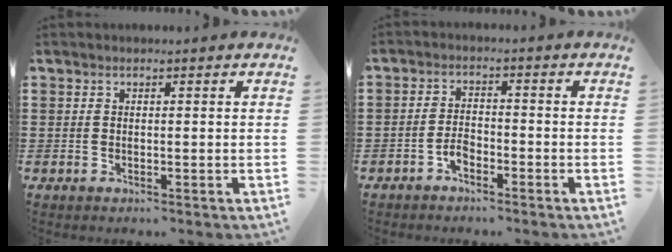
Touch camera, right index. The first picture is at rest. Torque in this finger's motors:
{"motor_torque": [1.71, 0.42, 0.18, -0.01]}